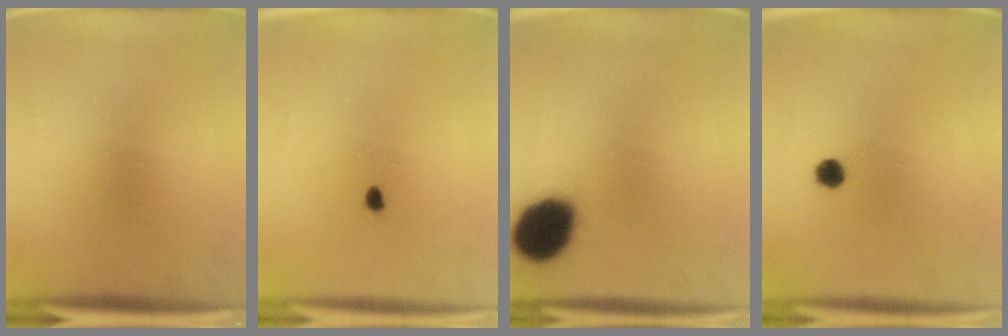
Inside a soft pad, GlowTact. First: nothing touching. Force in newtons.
{"total": 0.7}
{"total": 14.8}
{"total": 2.3}